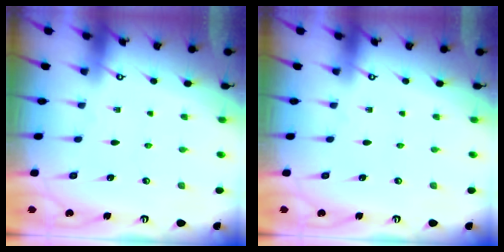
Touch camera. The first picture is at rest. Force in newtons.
{"total": 0.0}